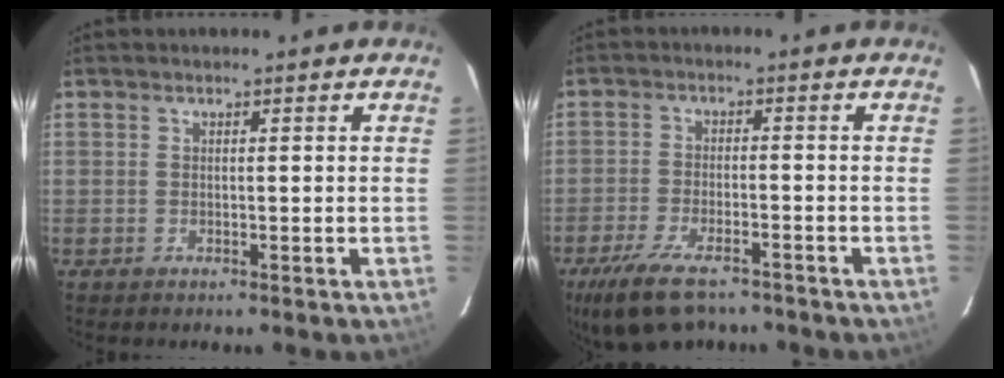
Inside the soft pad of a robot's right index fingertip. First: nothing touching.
{"total": 12.4, "force": [-9.2, 4.8, 6.8], "torque": [-0.155, -0.027, -0.158]}